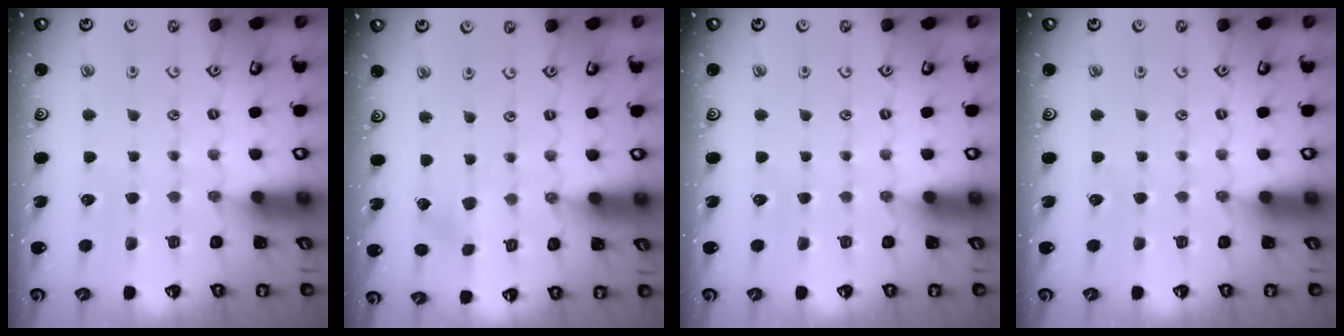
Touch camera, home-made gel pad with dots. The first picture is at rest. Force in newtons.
{"total": 1.8, "press": 1.8, "slide": 0.3}
{"total": 0.0}
{"total": 0.0}